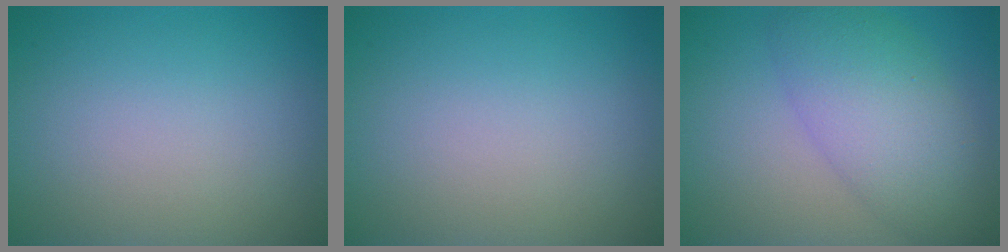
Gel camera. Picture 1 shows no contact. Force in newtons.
{"total": 0.0}
{"total": 6.4, "press": 6.4, "slide": 0.2}